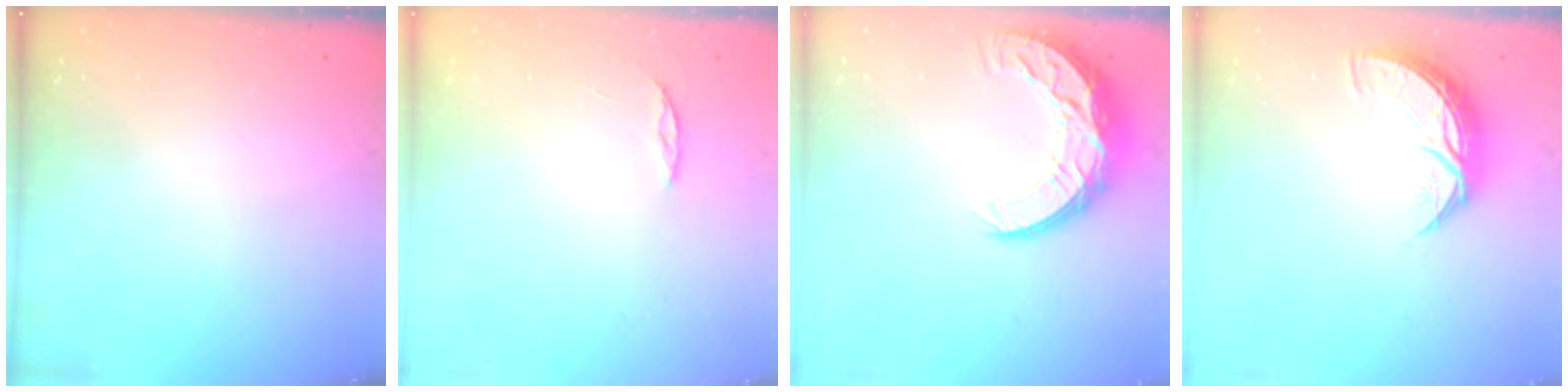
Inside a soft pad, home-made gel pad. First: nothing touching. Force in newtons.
{"total": 2.4, "press": 2.4, "slide": 0.2}
{"total": 13.1, "press": 13.1, "slide": 0.6}
{"total": 8.2, "press": 8.2, "slide": 0.0}